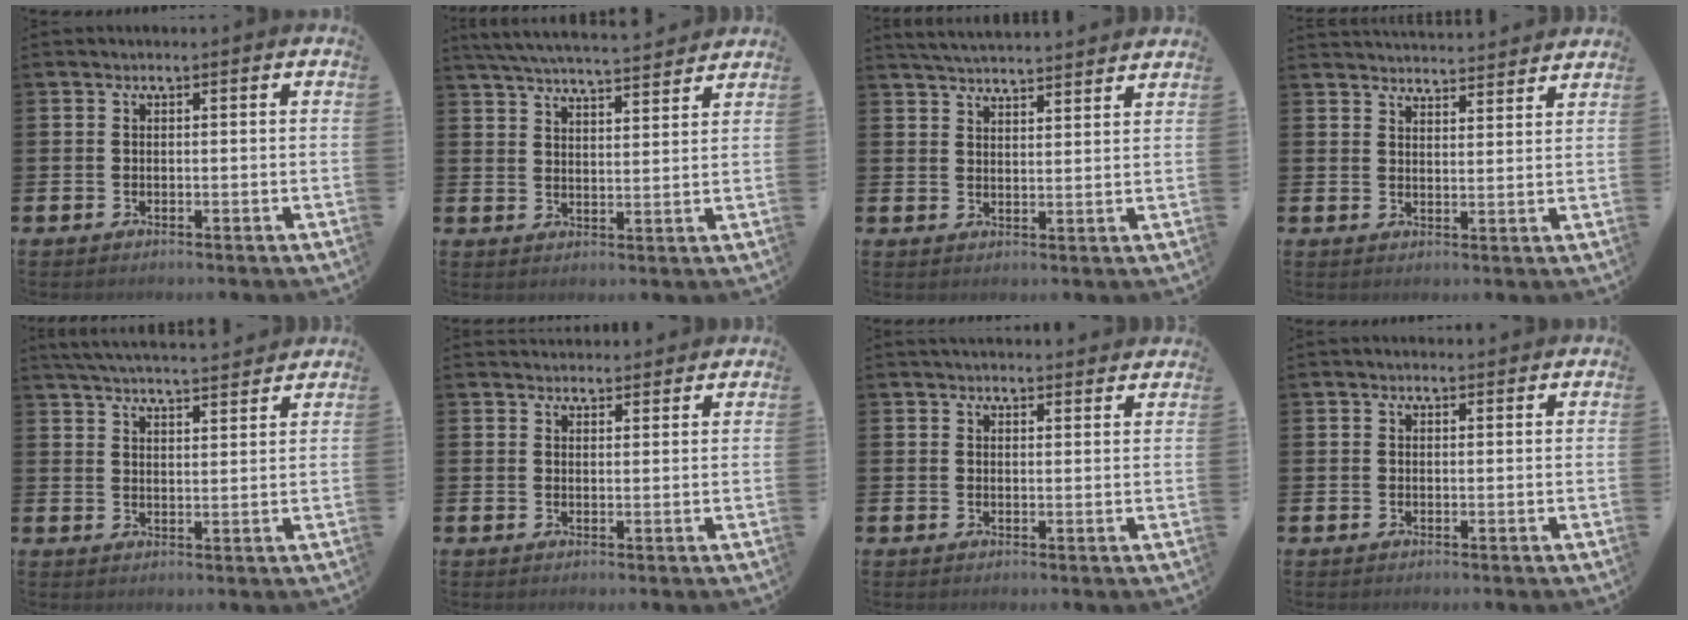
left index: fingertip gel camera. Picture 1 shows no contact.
{"total": 5.8, "force": [5.7, 0.2, 1.2], "torque": [-0.038, -0.035, 0.100]}
{"total": 4.4, "force": [4.4, -0.2, 0.2], "torque": [-0.023, -0.024, 0.081]}
{"total": 4.0, "force": [4.0, 0.1, -0.3], "torque": [-0.004, -0.029, 0.073]}
{"total": 4.8, "force": [4.8, 0.1, 0.6], "torque": [-0.022, -0.026, 0.086]}
{"total": 2.7, "force": [2.6, 0.6, -0.2], "torque": [0.006, -0.014, 0.047]}
{"total": 2.6, "force": [2.6, 0.5, 0.2], "torque": [0.000, -0.014, 0.045]}
{"total": 1.1, "force": [1.0, 0.3, 0.2], "torque": [0.005, -0.001, 0.017]}